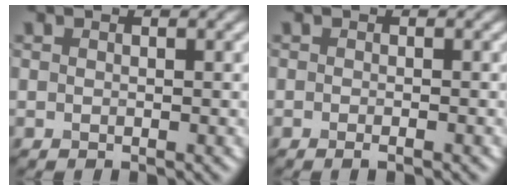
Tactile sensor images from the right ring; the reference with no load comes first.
{"total": 0.8, "force": [-0.4, 0.1, 0.7], "torque": [-0.009, -0.003, -0.008]}